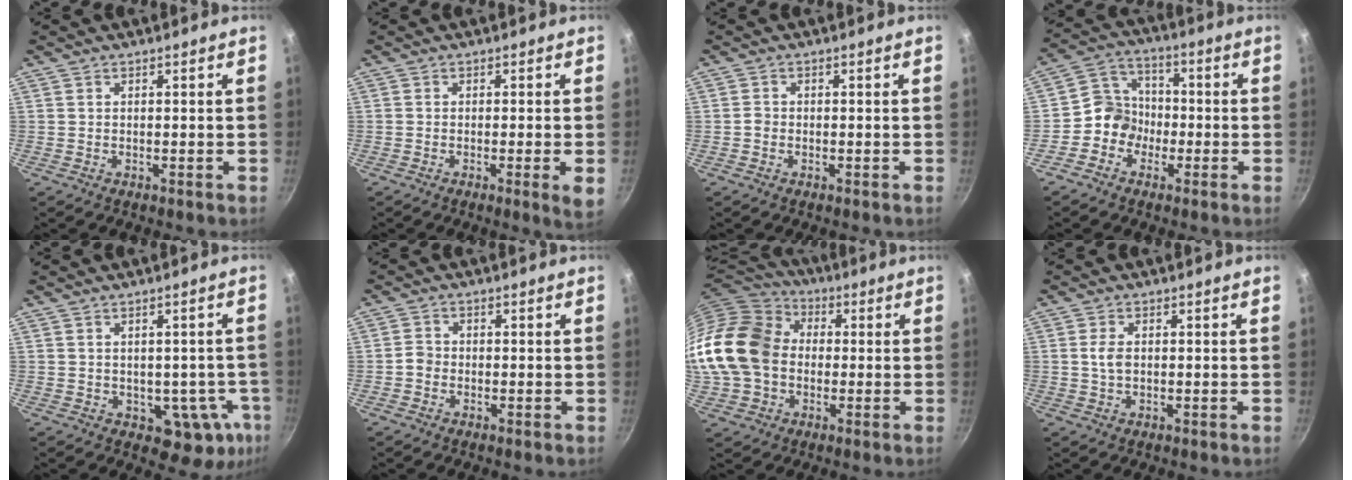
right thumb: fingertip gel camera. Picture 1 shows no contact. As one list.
[{"total": 3.9, "force": [-0.9, 0.2, 3.8], "torque": [-0.059, -0.007, -0.012]}, {"total": 1.1, "force": [-0.5, 1.0, 0.4], "torque": [-0.002, 0.006, -0.010]}, {"total": 7.8, "force": [-2.4, 7.0, 2.5], "torque": [-0.003, 0.038, -0.061]}, {"total": 9.0, "force": [-2.0, 6.1, 6.3], "torque": [-0.028, 0.017, -0.014]}, {"total": 2.1, "force": [-0.9, 1.7, 0.8], "torque": [-0.007, 0.015, -0.020]}, {"total": 22.1, "force": [0.3, 17.3, 13.7], "torque": [-0.283, 0.048, 0.002]}, {"total": 2.8, "force": [0.2, 1.7, 2.2], "torque": [-0.038, 0.003, 0.003]}]